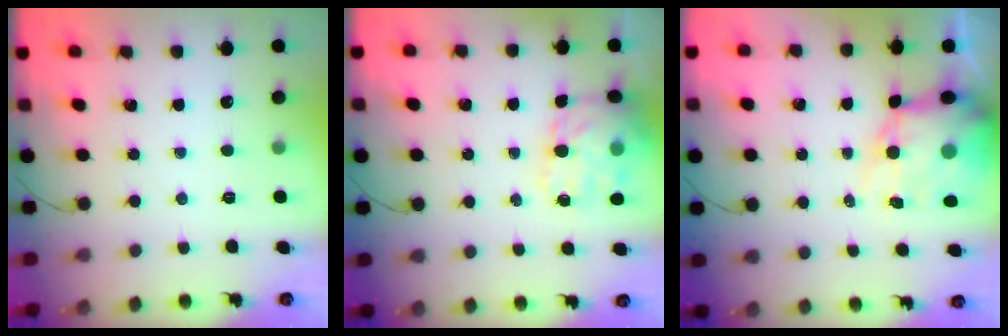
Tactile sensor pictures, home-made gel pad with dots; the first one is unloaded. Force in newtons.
{"total": 14.1, "press": 13.7, "slide": 3.3}
{"total": 11.7, "press": 11.3, "slide": 3.2}